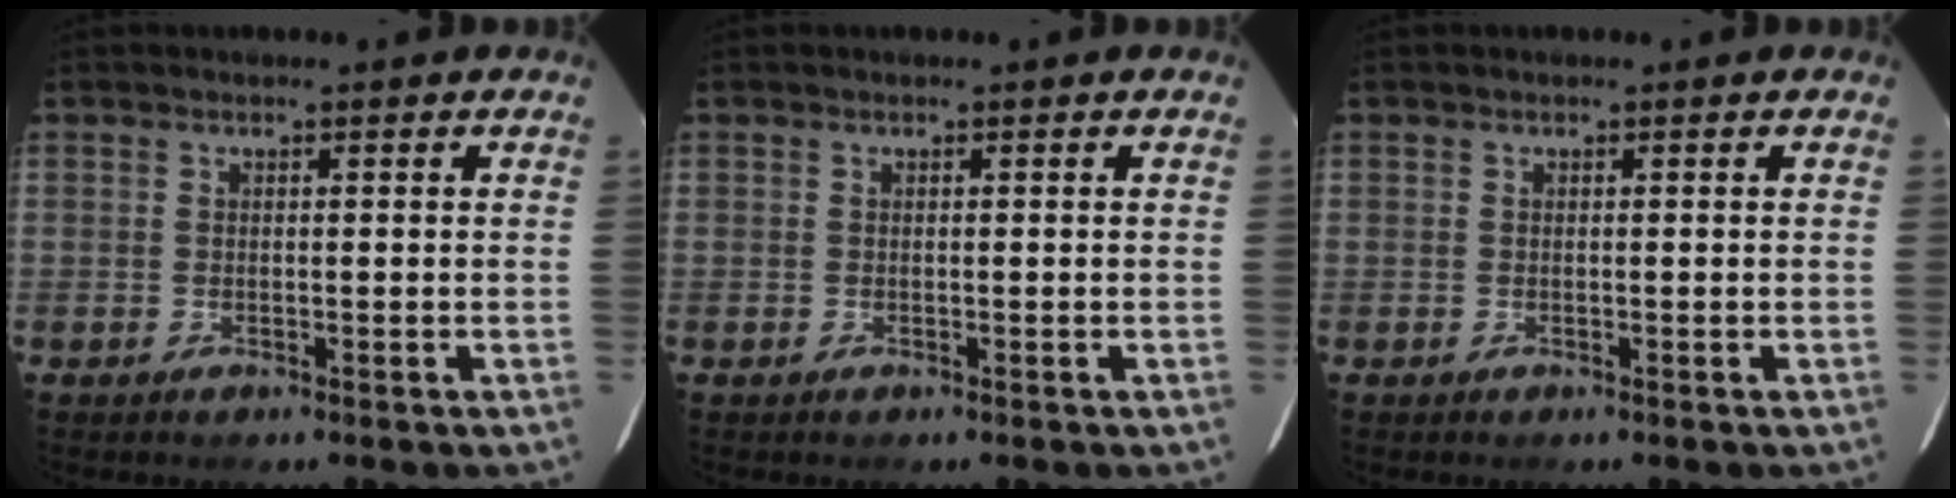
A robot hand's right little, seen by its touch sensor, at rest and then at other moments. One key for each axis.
{"total": 0.0}
{"total": 0.0}